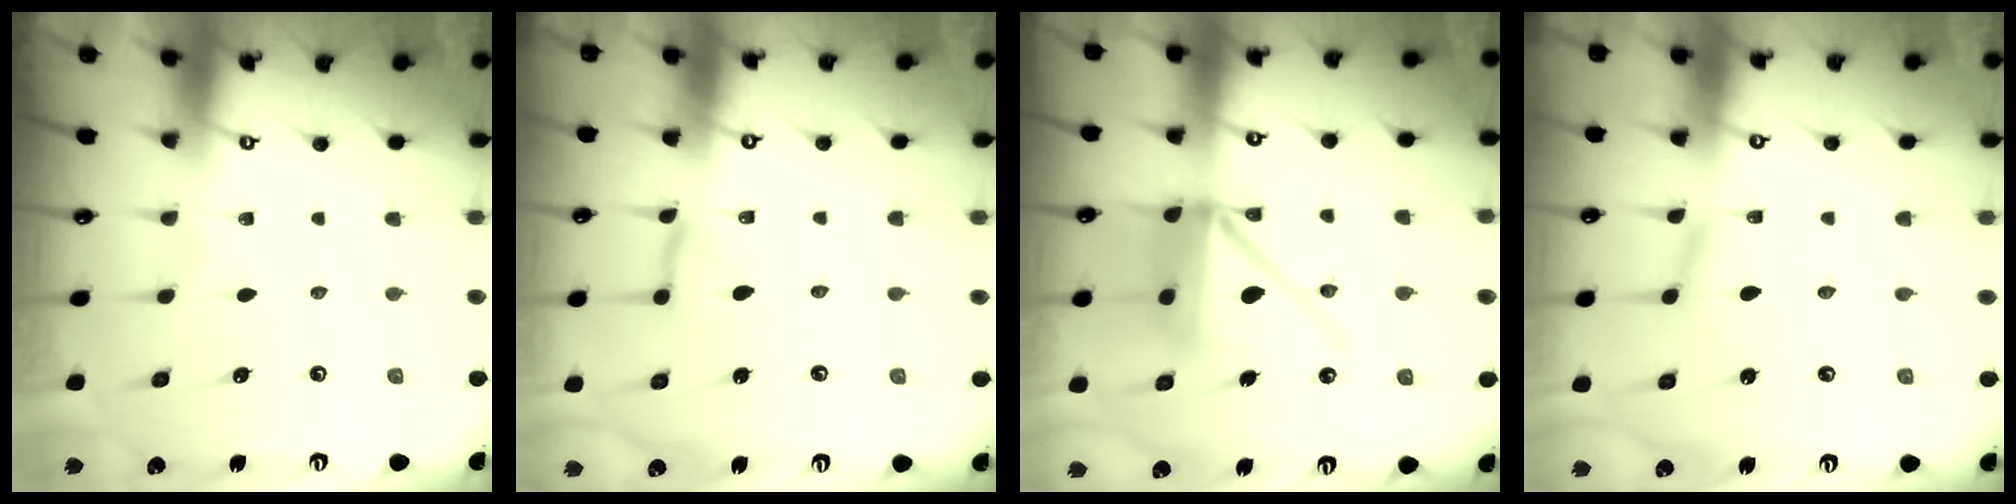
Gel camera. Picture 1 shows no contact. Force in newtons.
{"total": 6.1, "press": 6.1, "slide": 0.5}
{"total": 15.6, "press": 15.5, "slide": 1.8}
{"total": 2.8, "press": 2.8, "slide": 0.1}